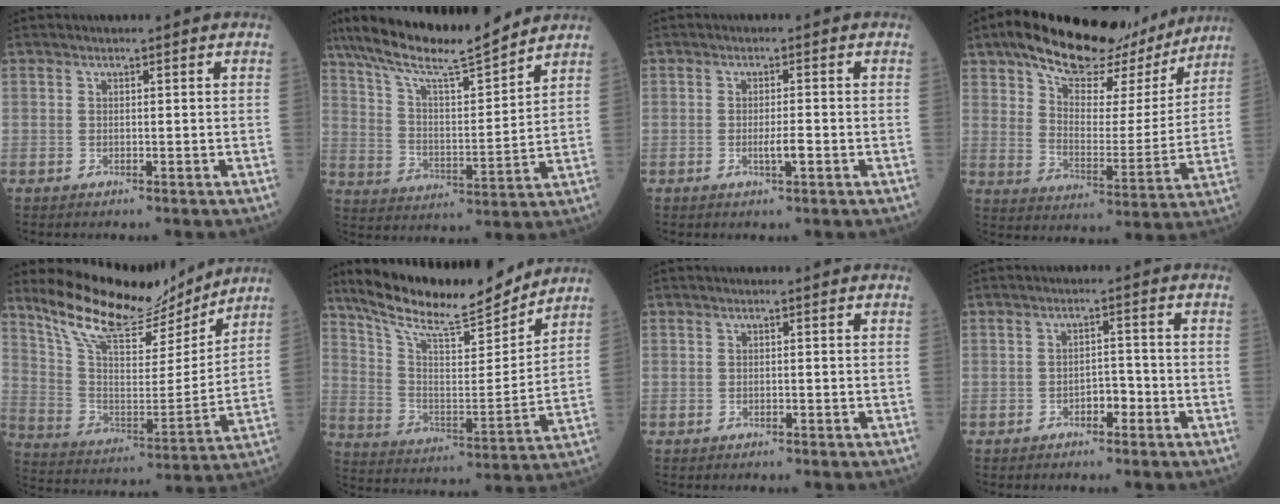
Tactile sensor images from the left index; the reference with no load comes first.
{"total": 16.6, "force": [14.2, 1.3, 8.5], "torque": [-0.152, 0.004, 0.244]}
{"total": 2.1, "force": [-0.9, 0.1, 1.9], "torque": [-0.033, -0.006, -0.016]}
{"total": 21.7, "force": [16.6, 8.6, 10.9], "torque": [-0.163, 0.016, 0.230]}
{"total": 16.5, "force": [15.1, 3.6, 5.6], "torque": [-0.114, -0.017, 0.257]}
{"total": 18.3, "force": [16.1, 2.6, 8.3], "torque": [-0.150, -0.009, 0.267]}
{"total": 0.0}
{"total": 2.5, "force": [-1.6, 1.1, 1.6], "torque": [-0.015, 0.004, -0.031]}